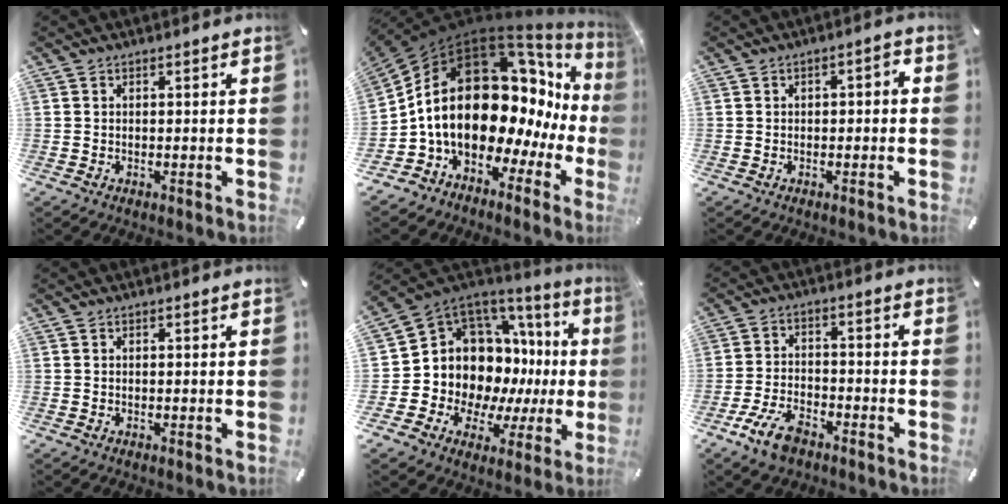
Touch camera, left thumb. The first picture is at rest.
{"total": 22.8, "force": [2.8, 14.3, 17.5], "torque": [-0.331, -0.058, 0.067]}
{"total": 2.0, "force": [-0.9, 1.1, 1.4], "torque": [-0.025, 0.010, -0.020]}
{"total": 0.0}
{"total": 14.6, "force": [2.3, 12.3, 7.4], "torque": [-0.117, -0.073, 0.074]}
{"total": 9.0, "force": [-5.5, 4.6, 5.3], "torque": [-0.115, 0.020, -0.104]}